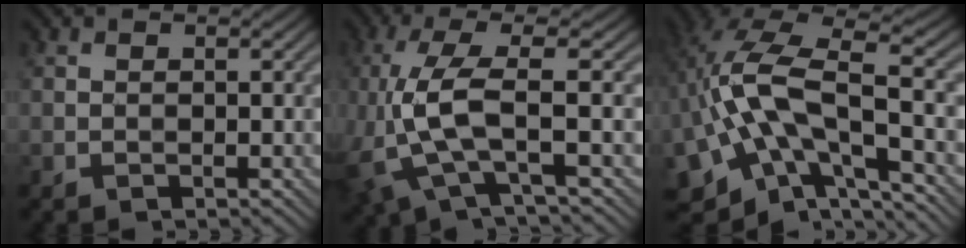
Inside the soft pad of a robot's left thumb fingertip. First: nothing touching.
{"total": 8.0, "force": [-1.4, 2.0, 7.7], "torque": [-0.176, 0.005, -0.037]}
{"total": 15.3, "force": [-3.6, 7.6, 12.8], "torque": [-0.262, 0.006, -0.072]}